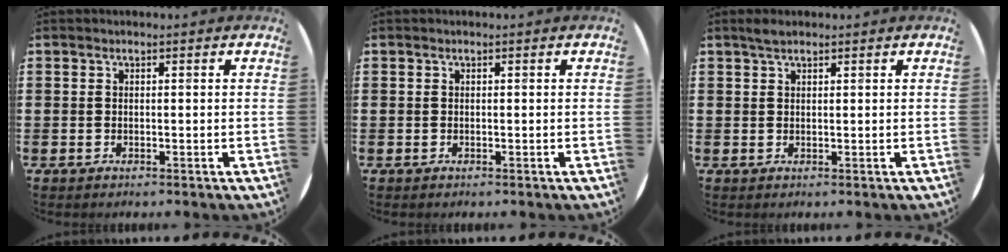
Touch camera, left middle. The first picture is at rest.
{"total": 0.0}
{"total": 1.4, "force": [1.2, 0.4, 0.6], "torque": [-0.013, 0.004, 0.020]}